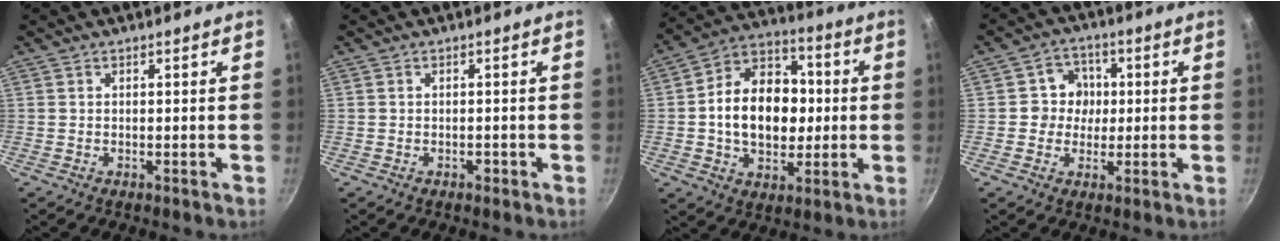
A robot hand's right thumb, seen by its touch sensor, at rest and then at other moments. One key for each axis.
{"total": 0.9, "fx": -0.5, "fy": 0.6, "fz": 0.4, "tx": -0.004, "ty": 0.006, "tz": -0.004}
{"total": 17.6, "fx": -0.3, "fy": 12.9, "fz": 12.1, "tx": -0.157, "ty": 0.030, "tz": -0.013}
{"total": 6.3, "fx": 0.2, "fy": 6.0, "fz": 2.0, "tx": 0.015, "ty": 0.010, "tz": -0.007}